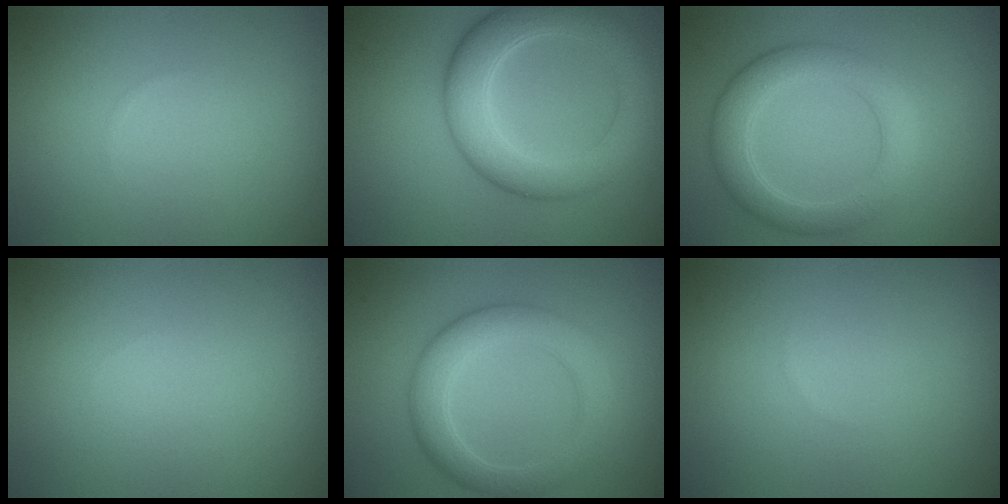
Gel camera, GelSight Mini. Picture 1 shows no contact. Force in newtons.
{"total": 6.5, "press": 6.5, "slide": 0.3}
{"total": 4.4, "press": 4.4, "slide": 0.1}
{"total": 0.0}
{"total": 4.5, "press": 4.5, "slide": 0.1}
{"total": 0.0}